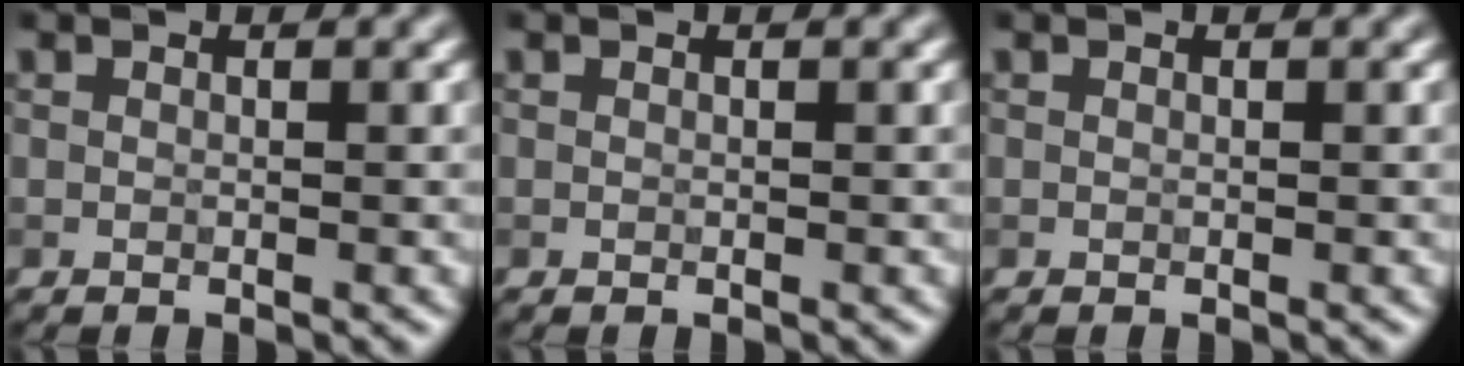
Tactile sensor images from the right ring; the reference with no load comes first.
{"total": 0.0}
{"total": 0.0}